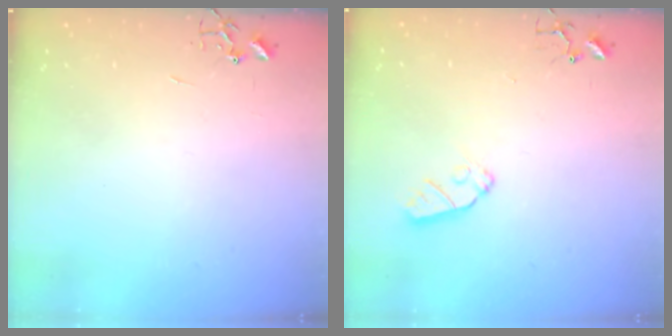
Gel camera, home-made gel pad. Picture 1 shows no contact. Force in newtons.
{"total": 7.3, "press": 7.2, "slide": 0.5}